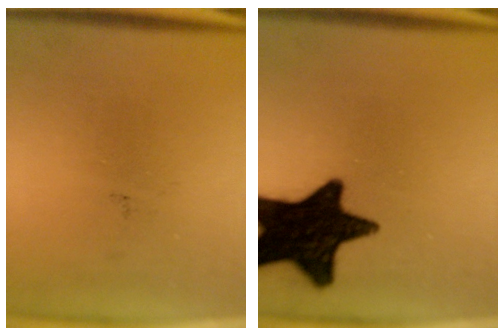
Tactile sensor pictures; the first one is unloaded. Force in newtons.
{"total": 18.4}